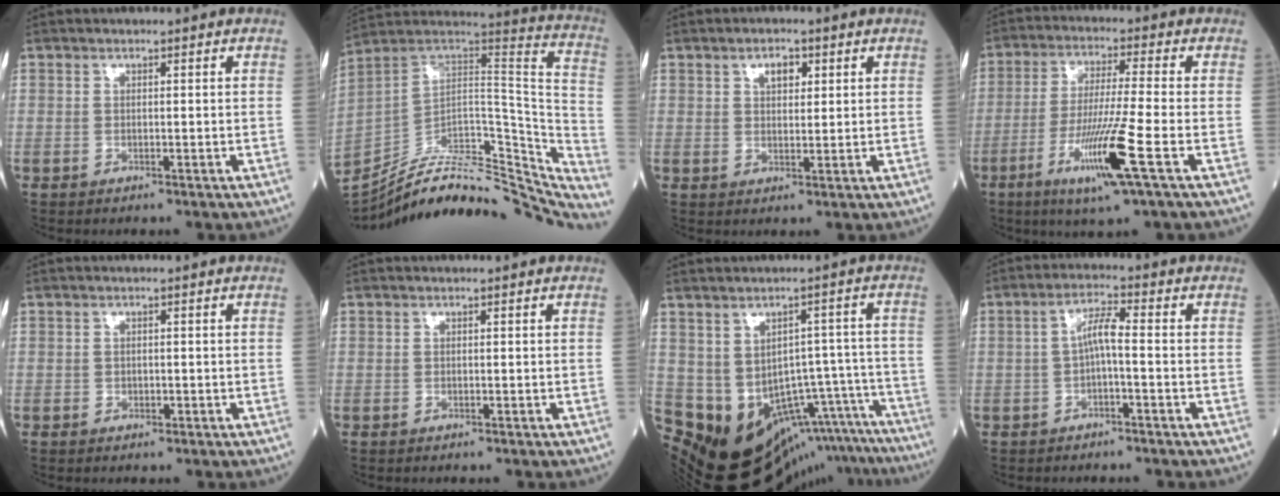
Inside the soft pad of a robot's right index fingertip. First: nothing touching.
{"total": 32.8, "force": [-29.2, 8.3, 12.5], "torque": [-0.151, 0.016, -0.399]}
{"total": 3.1, "force": [1.5, 1.6, 2.2], "torque": [-0.036, 0.004, 0.024]}
{"total": 11.3, "force": [-4.5, -1.0, 10.3], "torque": [-0.201, -0.023, -0.086]}
{"total": 0.9, "force": [-0.2, 0.7, 0.5], "torque": [-0.008, 0.001, -0.003]}
{"total": 0.0}
{"total": 21.7, "force": [-17.9, 7.5, 9.8], "torque": [-0.092, 0.027, -0.197]}
{"total": 3.9, "force": [-0.6, 0.5, 3.8], "torque": [-0.068, 0.014, -0.010]}